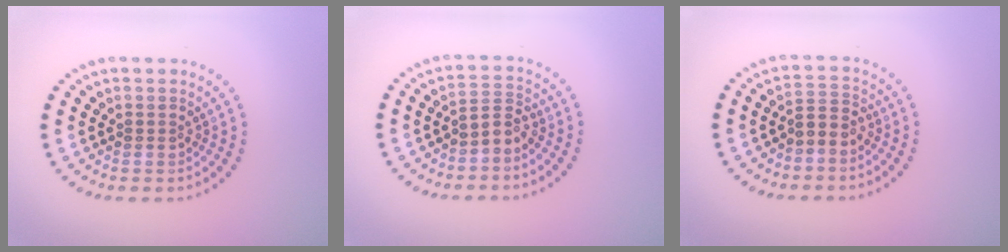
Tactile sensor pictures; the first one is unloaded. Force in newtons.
{"total": 2.1, "press": 1.4, "slide": 1.6}
{"total": 2.0, "press": 1.4, "slide": 1.4}